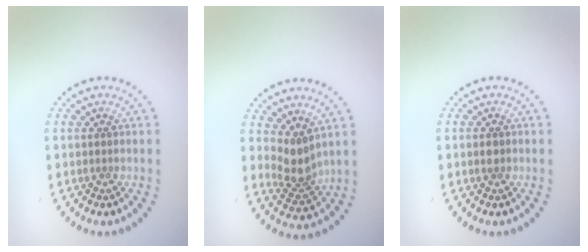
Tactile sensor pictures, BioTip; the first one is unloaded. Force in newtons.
{"total": 2.9, "press": 2.2, "slide": 1.8}
{"total": 1.0, "press": 1.0, "slide": 0.2}